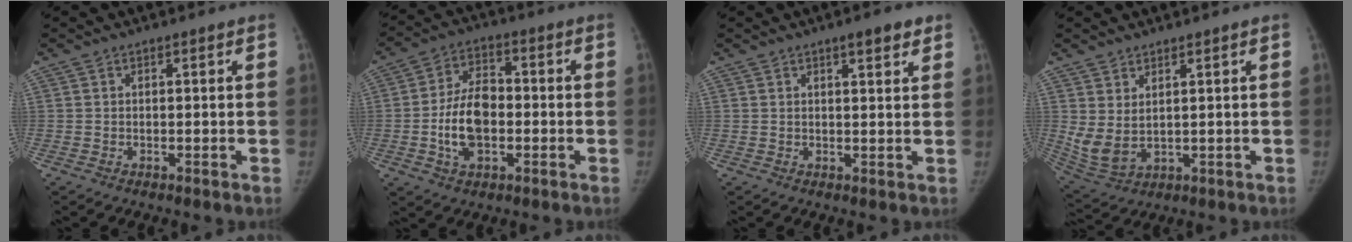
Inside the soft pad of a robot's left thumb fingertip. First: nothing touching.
{"total": 10.8, "force": [-2.1, 6.7, 8.2], "torque": [-0.133, 0.019, -0.040]}
{"total": 4.0, "force": [2.5, 1.0, 2.9], "torque": [-0.028, -0.011, 0.031]}
{"total": 6.7, "force": [1.9, 3.7, 5.3], "torque": [-0.106, -0.017, 0.056]}